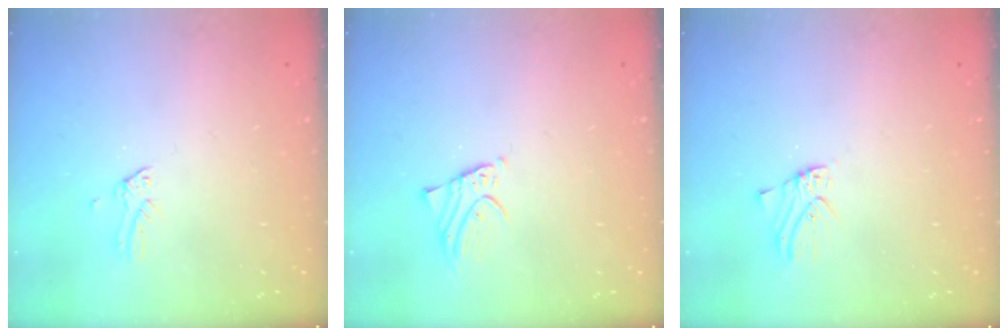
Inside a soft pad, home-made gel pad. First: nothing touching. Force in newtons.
{"total": 2.1, "press": 2.1, "slide": 0.1}
{"total": 0.8, "press": 0.8, "slide": 0.2}